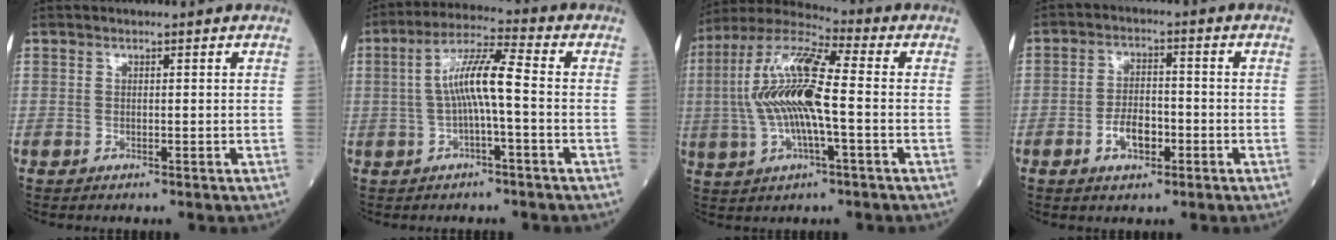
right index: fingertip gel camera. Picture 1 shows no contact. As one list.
[{"total": 7.8, "force": [-0.7, 0.6, 7.7], "torque": [-0.146, 0.023, -0.017]}, {"total": 14.8, "force": [-0.6, 2.7, 14.5], "torque": [-0.303, 0.013, -0.016]}, {"total": 5.1, "force": [-2.1, 2.6, 3.9], "torque": [-0.074, 0.006, -0.036]}]